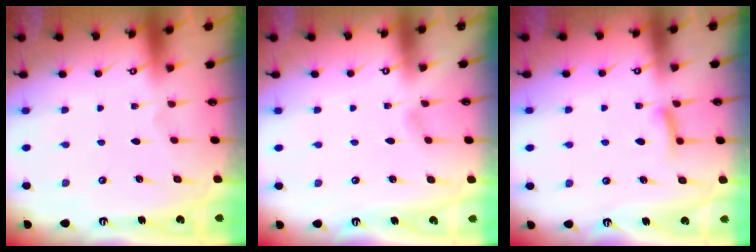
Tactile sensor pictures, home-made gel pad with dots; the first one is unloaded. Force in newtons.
{"total": 2.2, "press": 2.2, "slide": 0.3}
{"total": 7.7, "press": 7.6, "slide": 0.8}